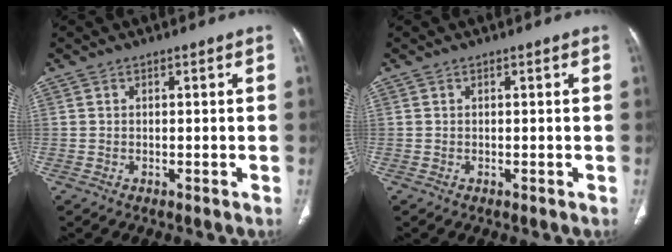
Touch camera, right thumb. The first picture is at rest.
{"total": 0.0}